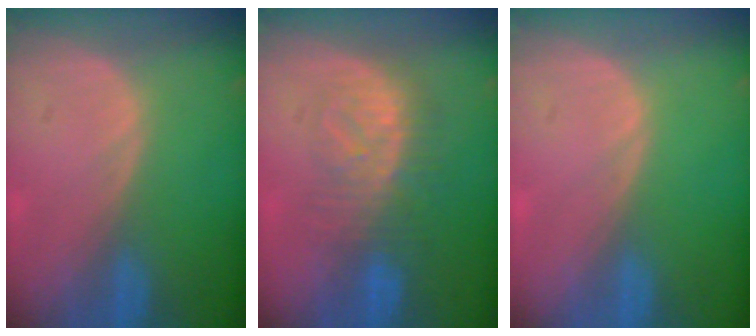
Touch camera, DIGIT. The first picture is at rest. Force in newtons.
{"total": 8.2, "press": 7.6, "slide": 2.9}
{"total": 0.0}